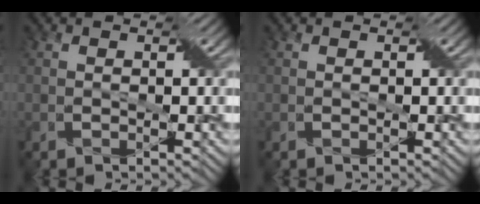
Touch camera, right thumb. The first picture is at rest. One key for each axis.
{"total": 0.0}